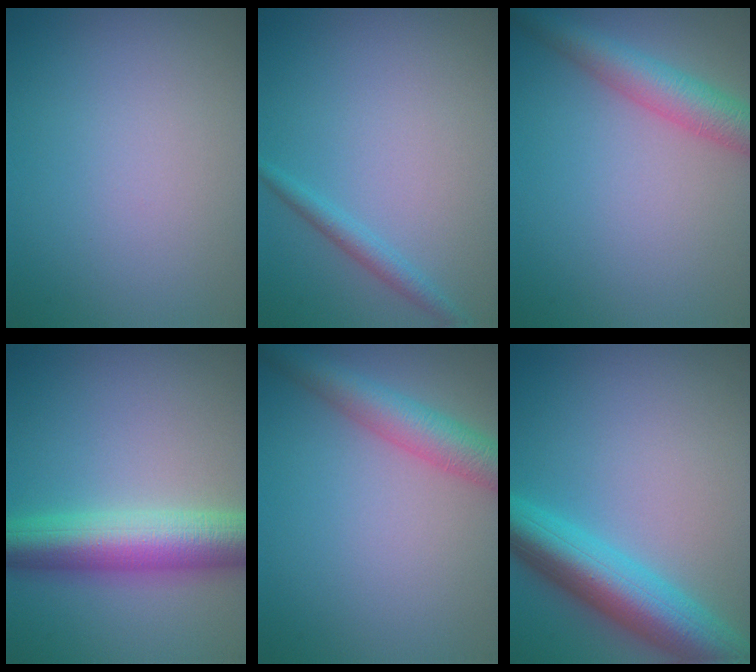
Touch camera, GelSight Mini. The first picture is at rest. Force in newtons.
{"total": 1.5, "press": 1.5, "slide": 0.0}
{"total": 4.3, "press": 4.3, "slide": 0.1}
{"total": 7.8, "press": 7.8, "slide": 0.1}
{"total": 4.3, "press": 4.3, "slide": 0.1}
{"total": 7.7, "press": 7.7, "slide": 0.3}